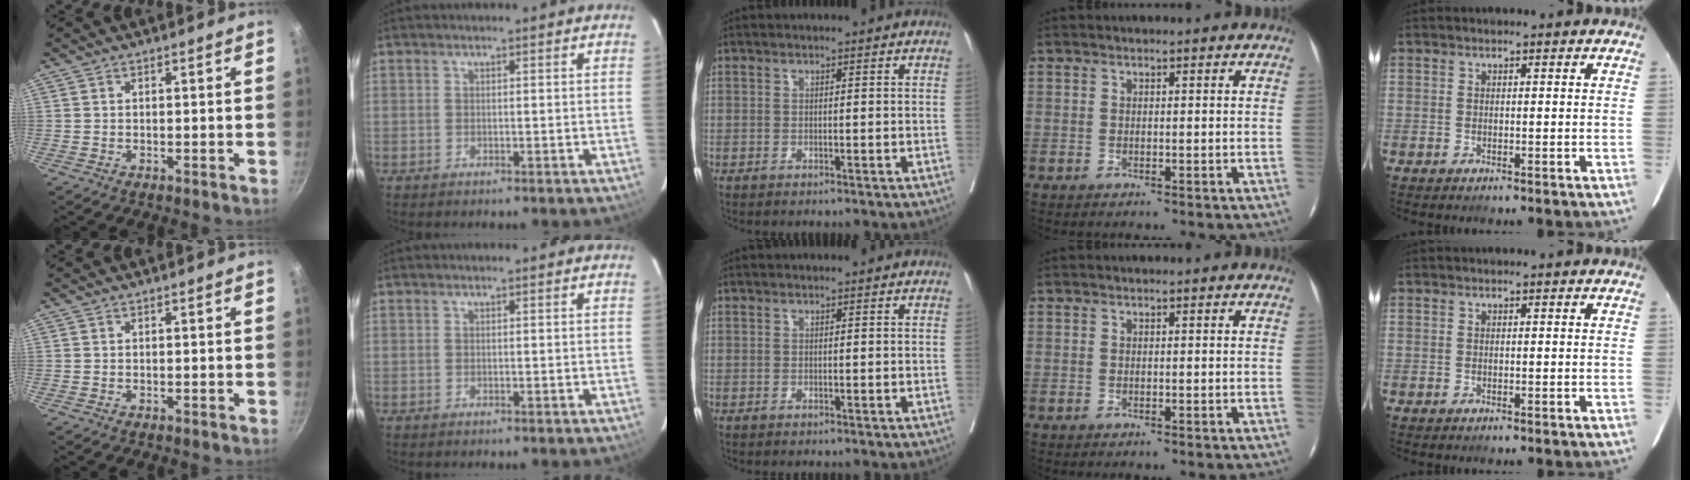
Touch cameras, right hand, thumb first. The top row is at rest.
{}